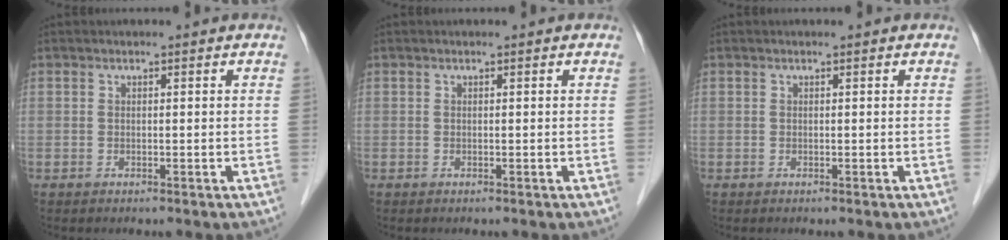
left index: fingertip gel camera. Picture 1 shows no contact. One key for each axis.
{"total": 0.0}
{"total": 0.0}